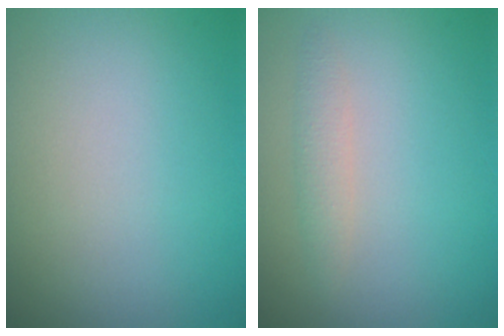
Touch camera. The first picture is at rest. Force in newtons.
{"total": 1.3, "press": 1.3, "slide": 0.0}